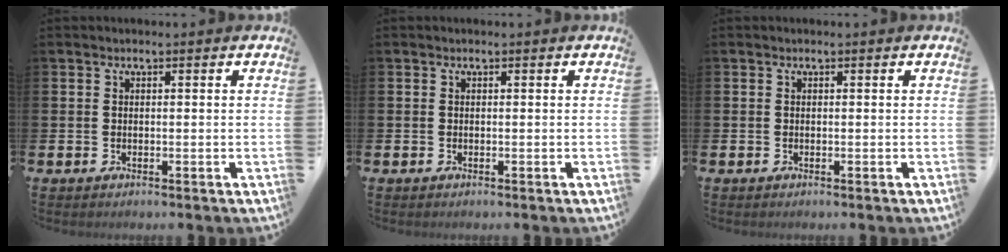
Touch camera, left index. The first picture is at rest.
{"total": 0.0}
{"total": 0.0}